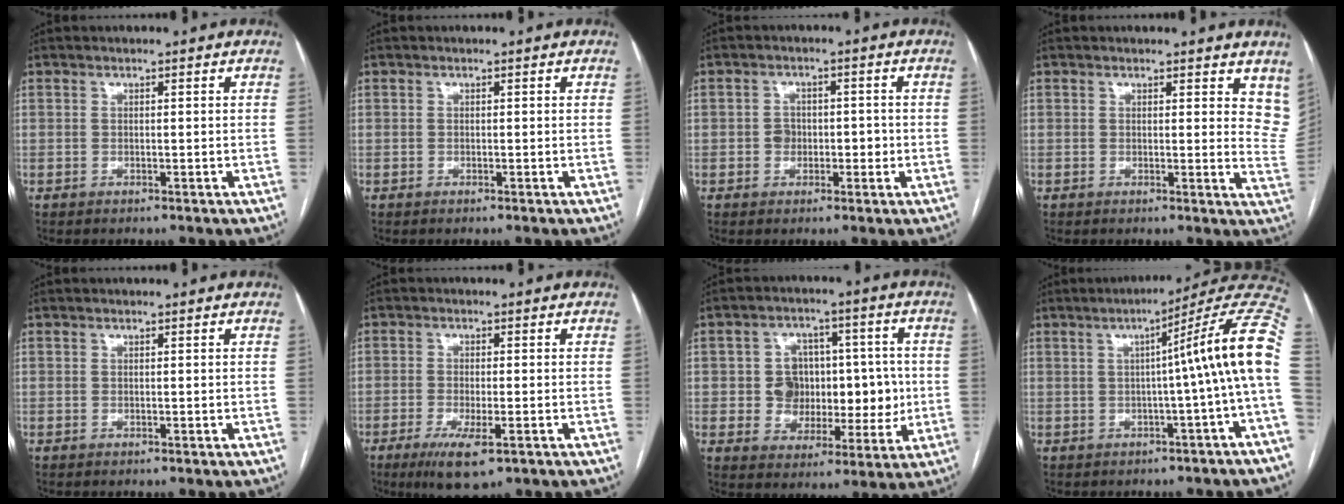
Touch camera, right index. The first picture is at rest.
{"total": 0.0}
{"total": 3.4, "force": [-0.6, 2.6, 2.2], "torque": [-0.026, 0.016, -0.007]}
{"total": 8.2, "force": [6.8, 3.2, 3.3], "torque": [-0.011, -0.027, 0.057]}
{"total": 0.0}
{"total": 6.6, "force": [-3.6, 1.6, 5.3], "torque": [-0.096, -0.015, -0.055]}
{"total": 9.9, "force": [0.1, 8.2, 5.5], "torque": [-0.069, 0.039, 0.014]}
{"total": 12.7, "force": [0.0, -1.9, 12.5], "torque": [-0.145, 0.030, -0.010]}